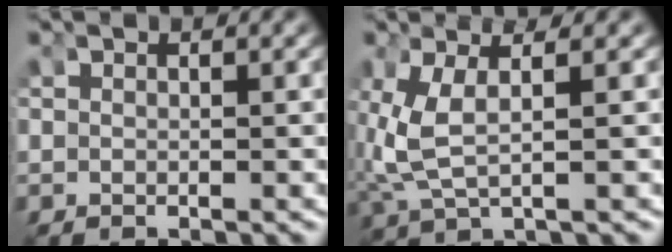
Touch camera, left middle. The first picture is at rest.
{"total": 4.0, "force": [0.0, 2.0, 3.5], "torque": [-0.100, -0.009, 0.011]}